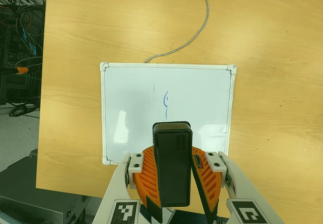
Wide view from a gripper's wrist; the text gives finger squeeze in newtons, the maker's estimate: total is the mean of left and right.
{"total": 8.7, "left": 9.1, "right": 8.3}